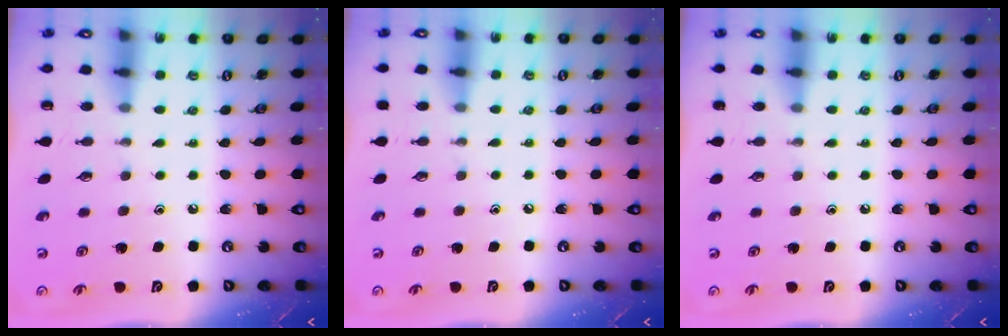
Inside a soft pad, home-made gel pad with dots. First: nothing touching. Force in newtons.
{"total": 0.0}
{"total": 0.0}